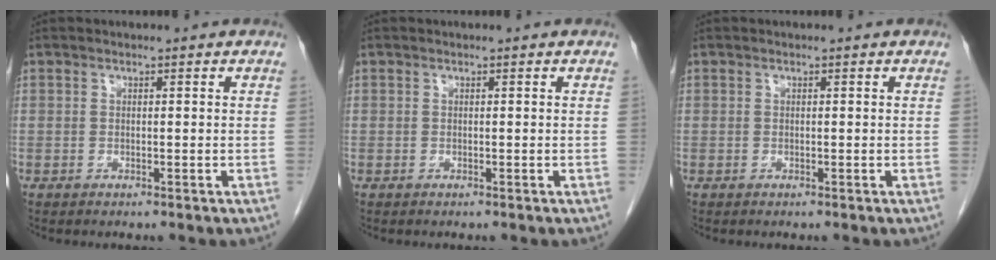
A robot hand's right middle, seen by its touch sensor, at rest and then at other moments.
{"total": 0.0}
{"total": 0.0}